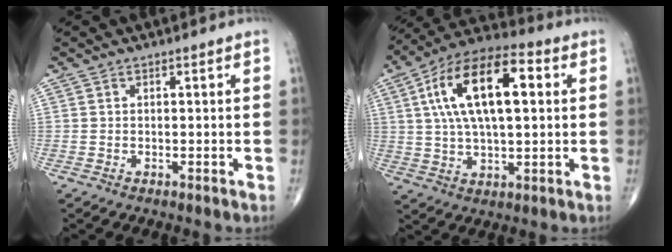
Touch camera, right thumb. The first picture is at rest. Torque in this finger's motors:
{"motor_torque": [1.19, 3.82, 1.38, 0.06, 0.58]}